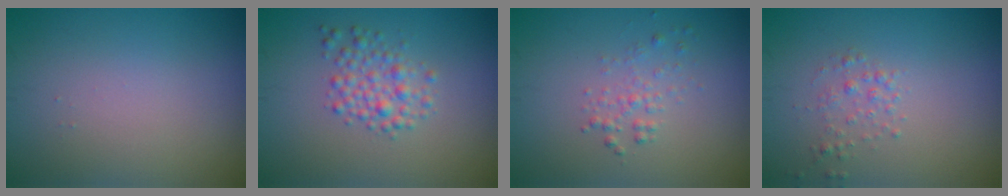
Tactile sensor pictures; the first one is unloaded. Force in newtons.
{"total": 2.6, "press": 2.6, "slide": 0.1}
{"total": 1.4, "press": 1.4, "slide": 0.0}
{"total": 1.3, "press": 1.2, "slide": 0.1}